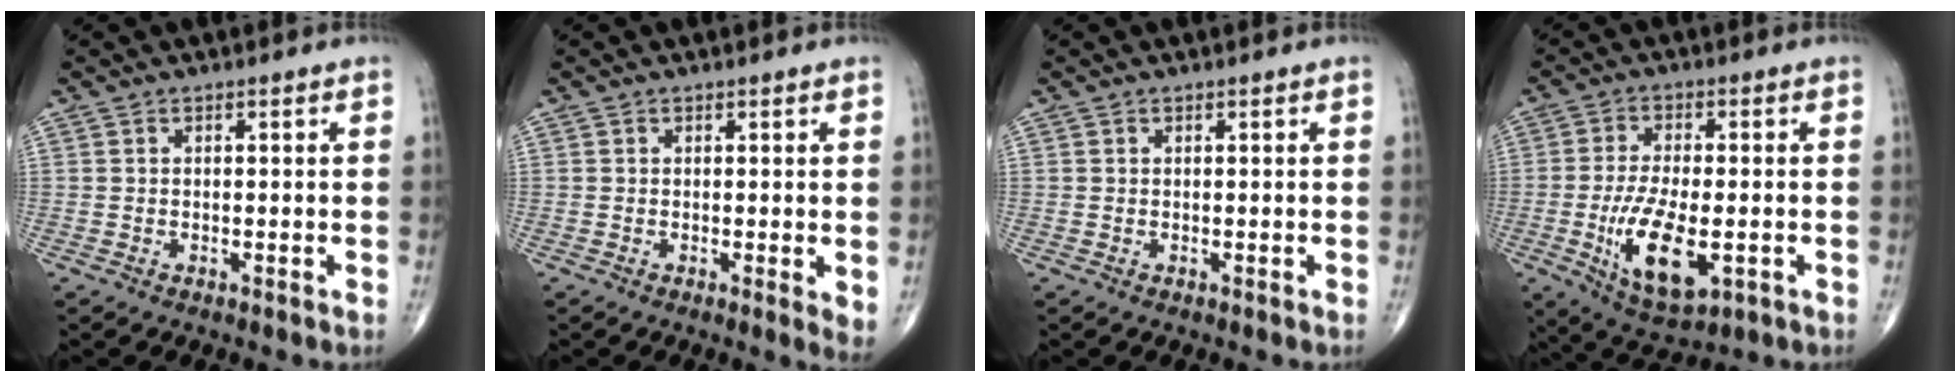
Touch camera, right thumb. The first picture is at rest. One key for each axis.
{"total": 2.8, "fx": 0.0, "fy": 0.8, "fz": 2.7, "tx": -0.041, "ty": -0.011, "tz": -0.003}
{"total": 0.0}
{"total": 13.0, "fx": -3.3, "fy": 5.7, "fz": 11.2, "tx": -0.203, "ty": -0.010, "tz": -0.047}